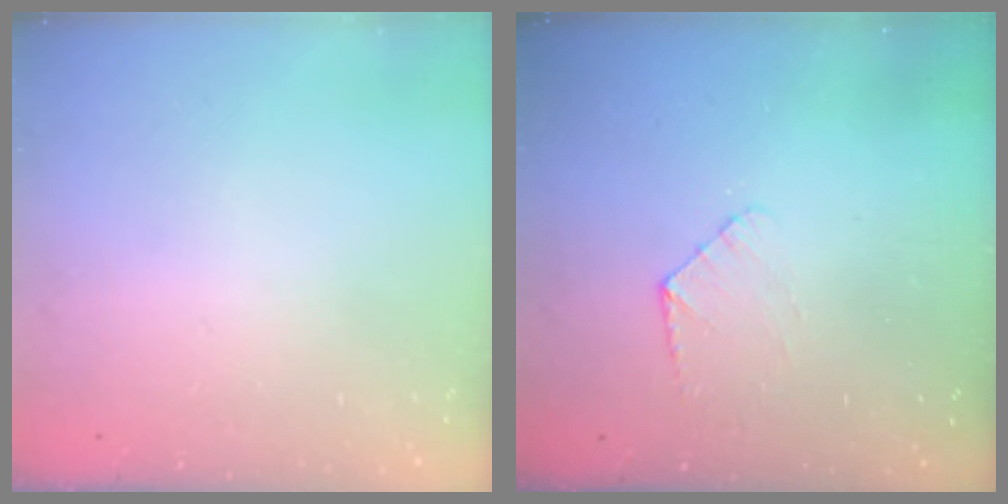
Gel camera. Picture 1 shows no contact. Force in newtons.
{"total": 5.3, "press": 5.2, "slide": 0.5}